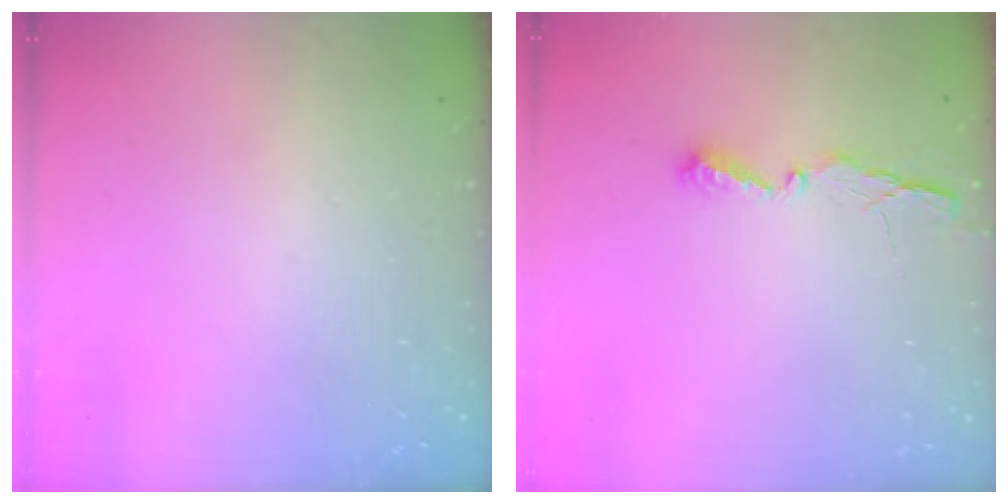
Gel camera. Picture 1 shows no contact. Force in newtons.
{"total": 4.5, "press": 4.5, "slide": 0.4}